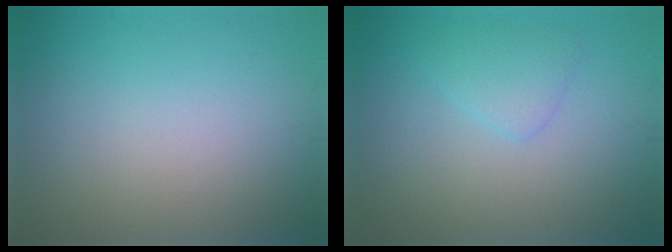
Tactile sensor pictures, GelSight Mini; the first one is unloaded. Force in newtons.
{"total": 1.8, "press": 1.8, "slide": 0.2}